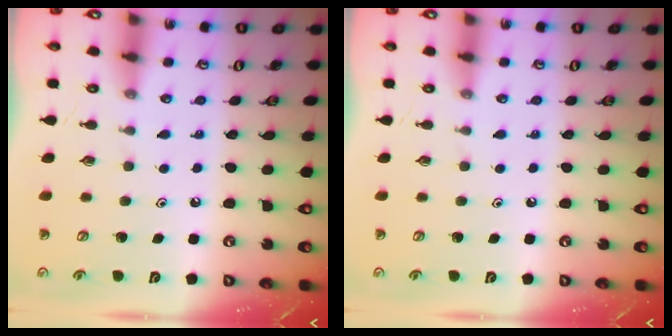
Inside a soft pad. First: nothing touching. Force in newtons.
{"total": 0.0}